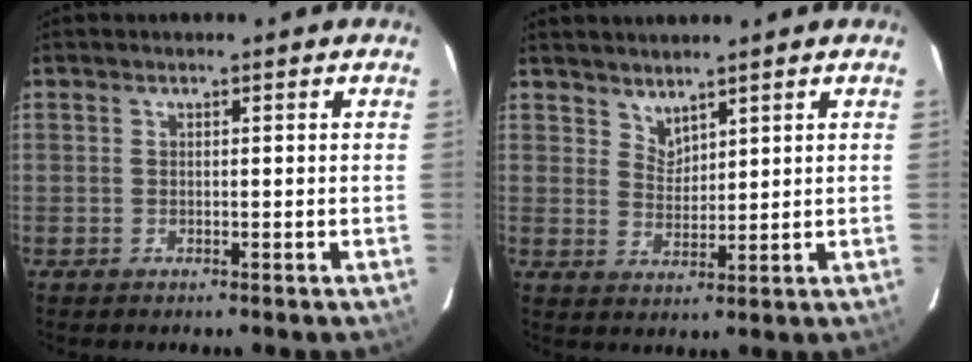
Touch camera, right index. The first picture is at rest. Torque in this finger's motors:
{"motor_torque": [-0.13, 0.05, -0.01, 0.00]}